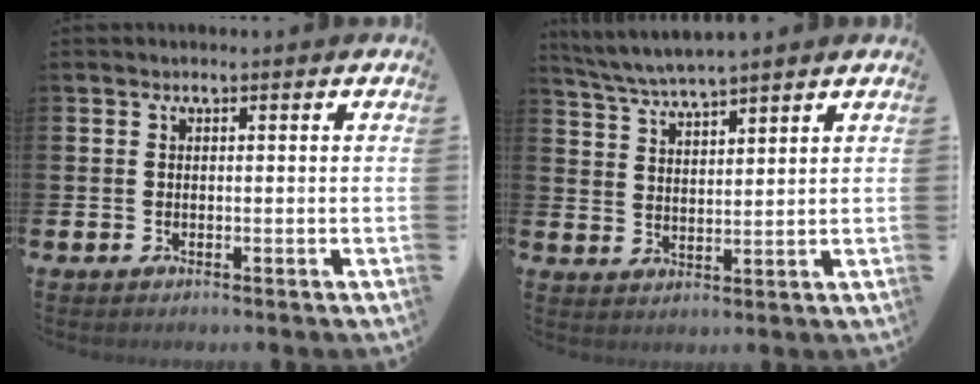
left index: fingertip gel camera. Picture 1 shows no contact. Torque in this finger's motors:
{"motor_torque": [1.06, -1.07, 0.57, 0.21]}